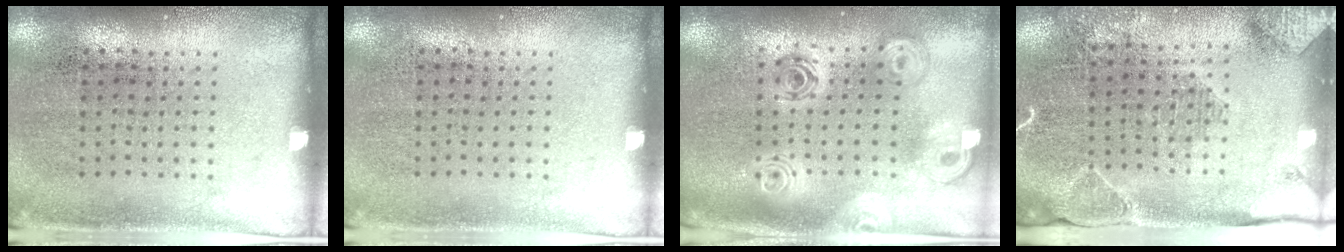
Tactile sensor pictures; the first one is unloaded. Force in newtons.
{"total": 0.0}
{"total": 2.3, "press": 1.8, "slide": 1.4}
{"total": 2.0, "press": 2.0, "slide": 0.1}